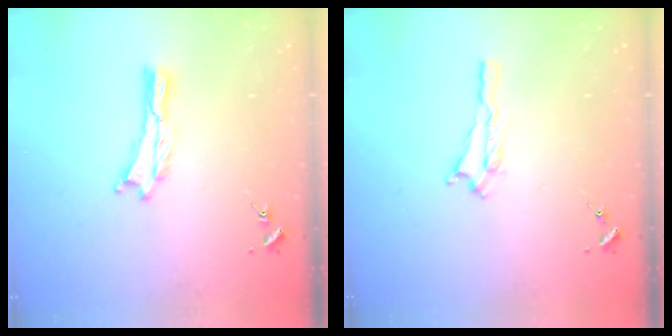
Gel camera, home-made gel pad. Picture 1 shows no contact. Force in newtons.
{"total": 1.4, "press": 1.4, "slide": 0.2}